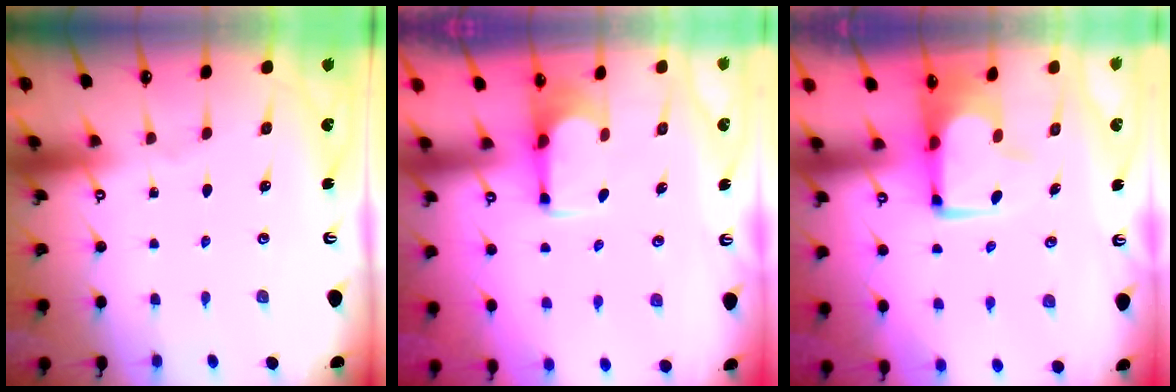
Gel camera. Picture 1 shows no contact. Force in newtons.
{"total": 1.8, "press": 1.6, "slide": 0.7}
{"total": 3.3, "press": 3.2, "slide": 0.9}